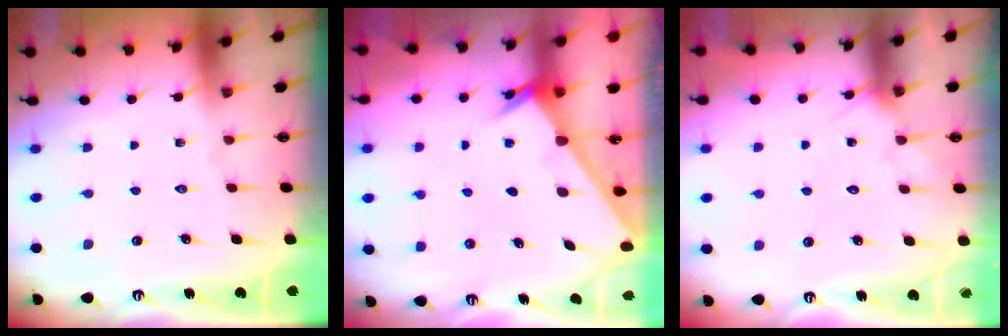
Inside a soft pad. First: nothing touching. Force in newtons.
{"total": 2.4, "press": 2.4, "slide": 0.2}
{"total": 4.9, "press": 4.9, "slide": 0.5}